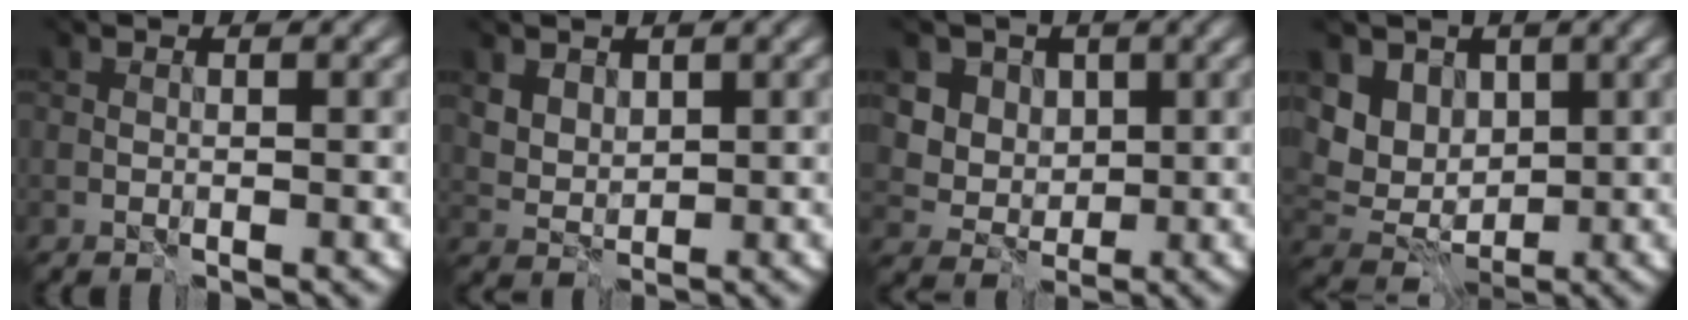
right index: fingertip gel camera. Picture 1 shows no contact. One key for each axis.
{"total": 2.2, "fx": 1.5, "fy": 1.4, "fz": 0.6, "tx": -0.019, "ty": -0.007, "tz": 0.038}
{"total": 5.6, "fx": 2.5, "fy": 4.7, "fz": 1.4, "tx": -0.035, "ty": -0.003, "tz": 0.045}
{"total": 5.1, "fx": 2.4, "fy": 4.2, "fz": 1.6, "tx": -0.045, "ty": -0.004, "tz": 0.039}